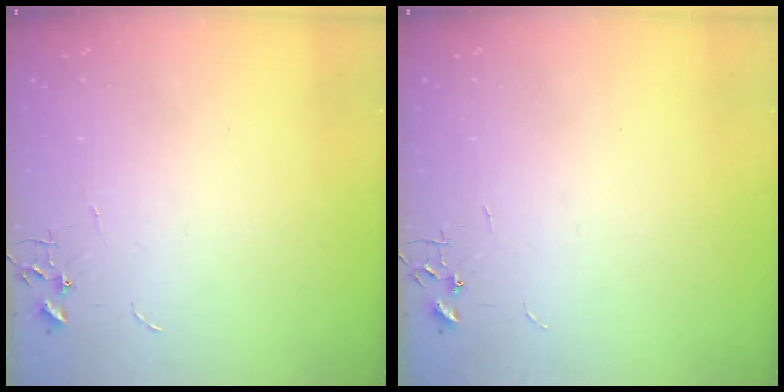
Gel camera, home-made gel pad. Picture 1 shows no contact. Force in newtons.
{"total": 0.0}